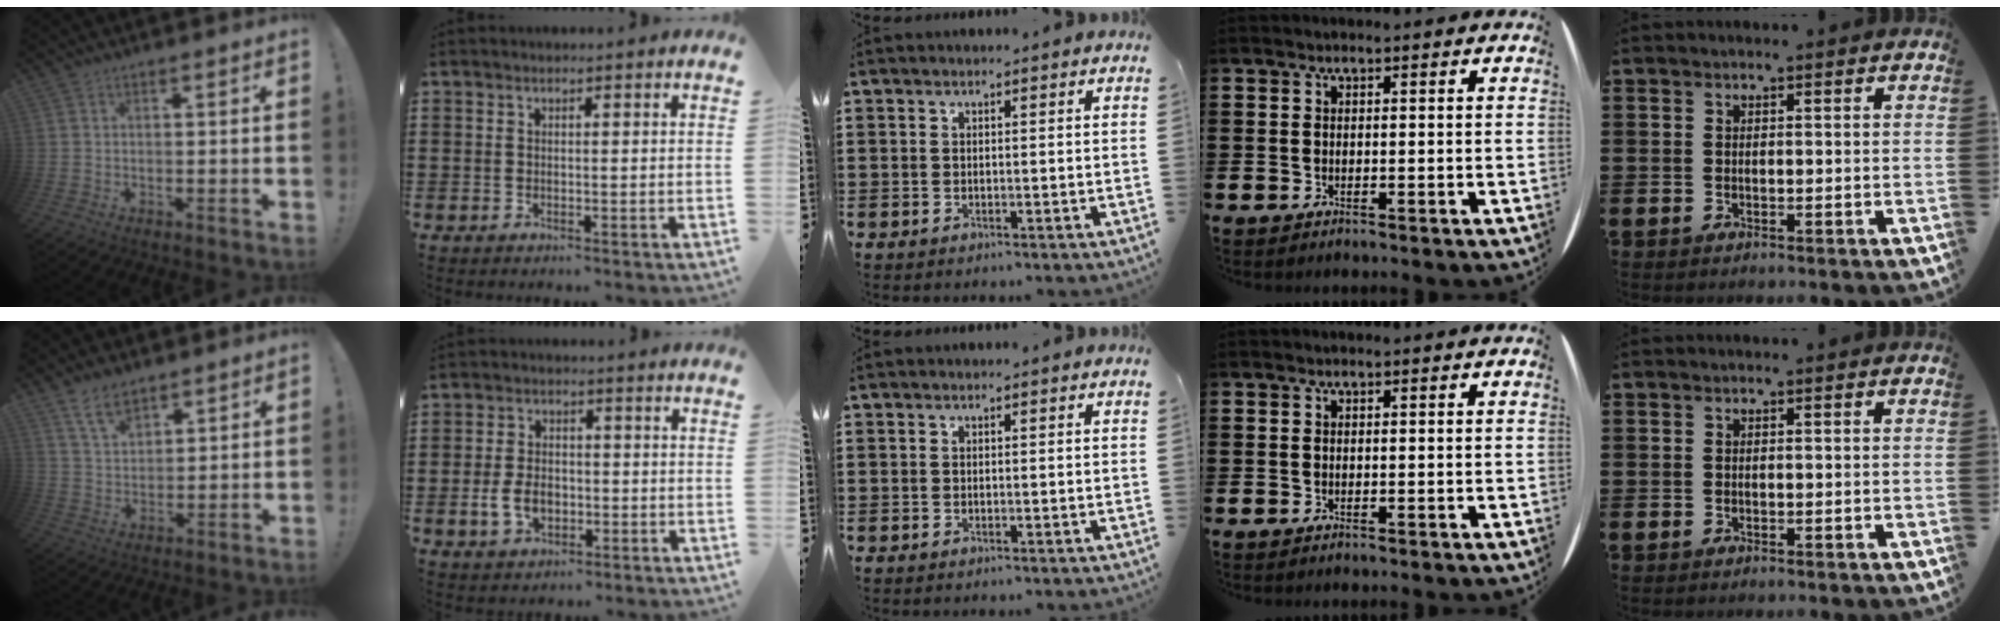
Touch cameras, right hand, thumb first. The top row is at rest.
{"thumb": {"total": 6.7, "force": [5.1, 3.2, 3.0], "torque": [-0.055, -0.023, 0.097]}, "index": {"total": 5.1, "force": [-1.4, 3.5, 3.5], "torque": [-0.081, 0.000, -0.027]}}